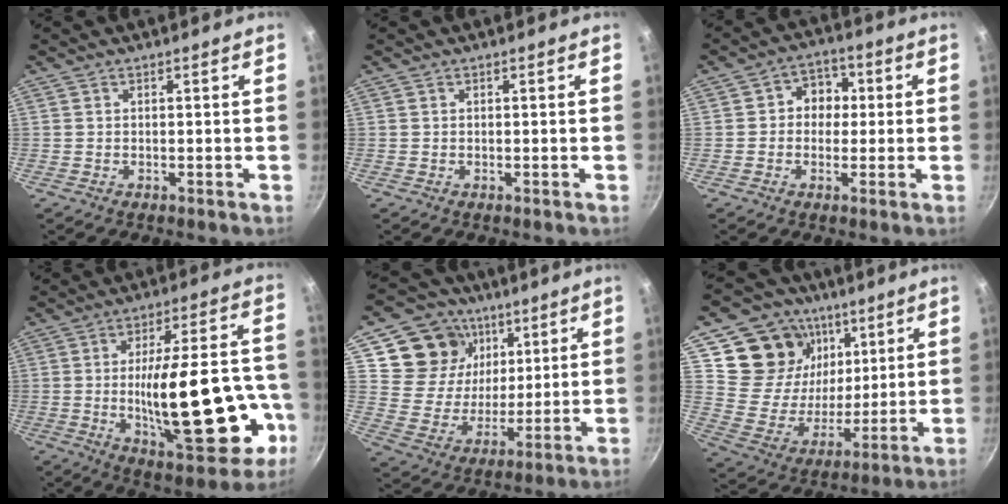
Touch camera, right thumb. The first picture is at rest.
{"total": 0.0}
{"total": 6.3, "force": [0.3, 5.5, 3.1], "torque": [0.002, 0.012, -0.006]}
{"total": 25.3, "force": [-5.6, 9.7, 22.7], "torque": [-0.311, 0.022, -0.062]}
{"total": 15.8, "force": [7.5, 12.9, 5.2], "torque": [-0.062, -0.039, 0.131]}
{"total": 18.9, "force": [9.2, 15.0, 7.1], "torque": [-0.085, -0.055, 0.160]}